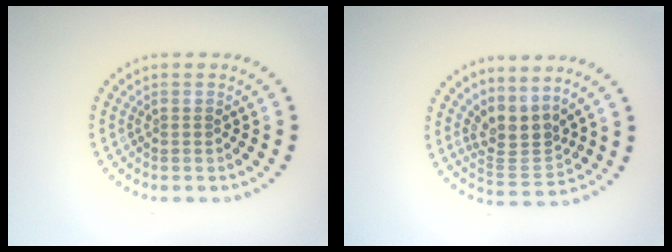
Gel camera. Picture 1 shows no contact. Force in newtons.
{"total": 3.3, "press": 2.4, "slide": 2.2}